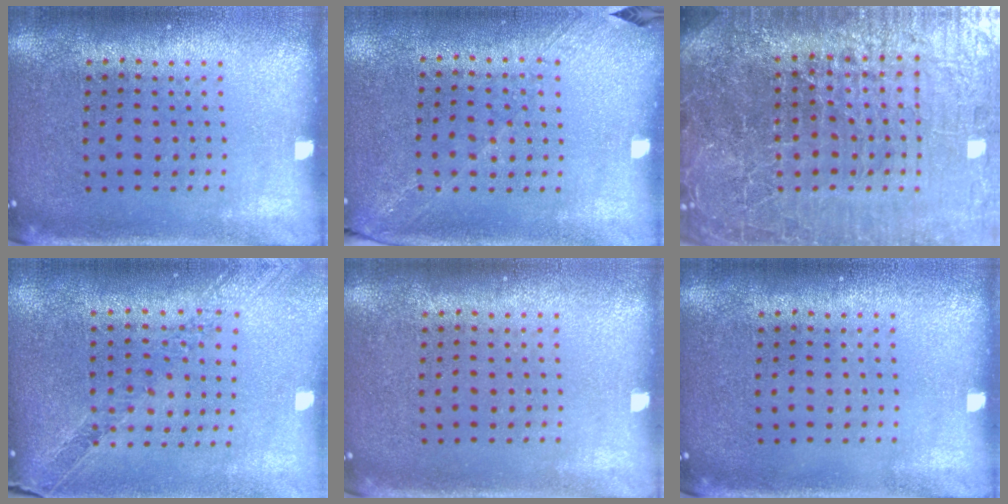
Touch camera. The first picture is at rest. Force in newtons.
{"total": 1.3, "press": 1.1, "slide": 0.7}
{"total": 7.7, "press": 6.7, "slide": 3.9}
{"total": 1.1, "press": 1.1, "slide": 0.1}
{"total": 0.0}
{"total": 0.0}